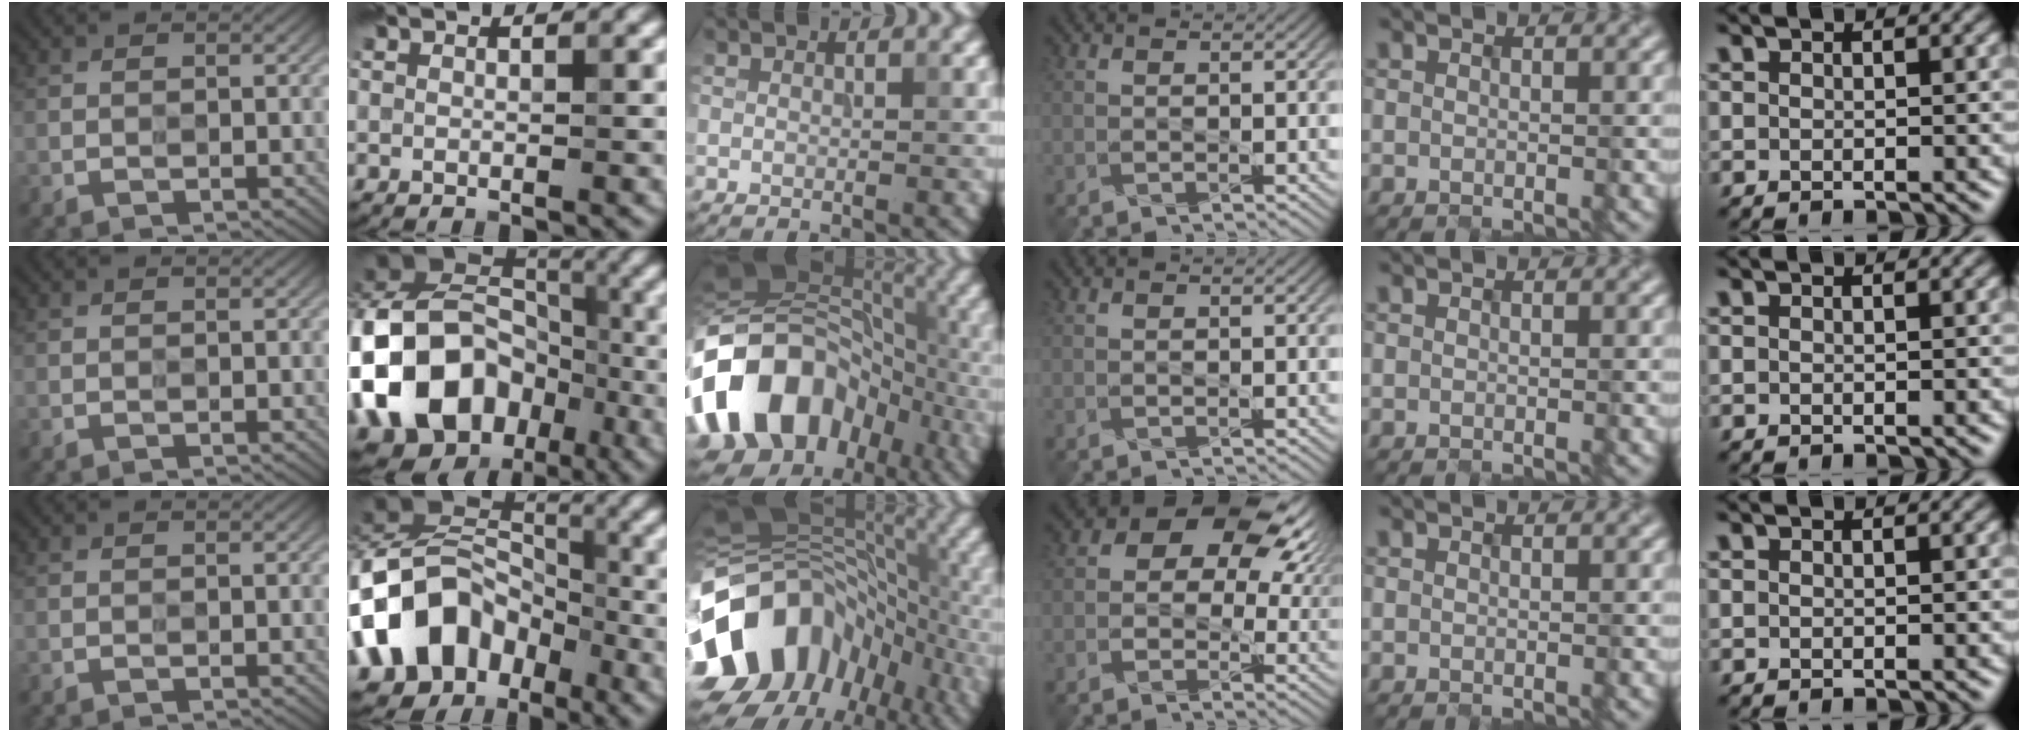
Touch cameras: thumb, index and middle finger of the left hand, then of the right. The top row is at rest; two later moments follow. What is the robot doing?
{"motion": "extract", "object": "drawer"}